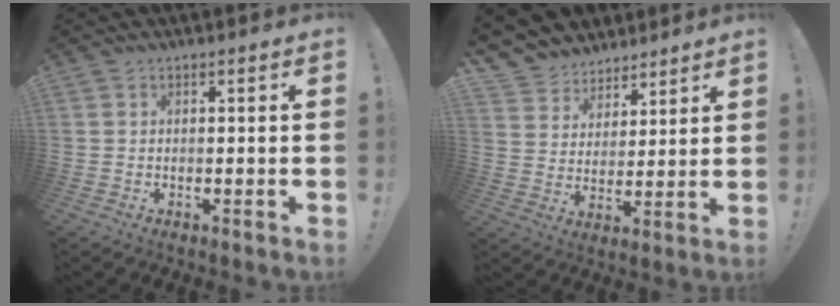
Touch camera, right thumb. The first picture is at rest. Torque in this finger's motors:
{"motor_torque": [0.04, 0.06, 0.64, 0.68, 0.00]}